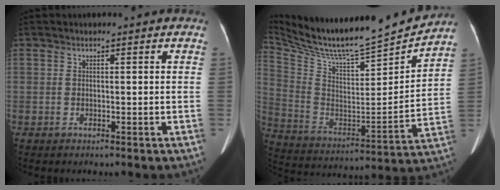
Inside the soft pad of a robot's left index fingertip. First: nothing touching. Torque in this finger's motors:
{"motor_torque": [-0.05, -1.14, 0.00, 0.00]}